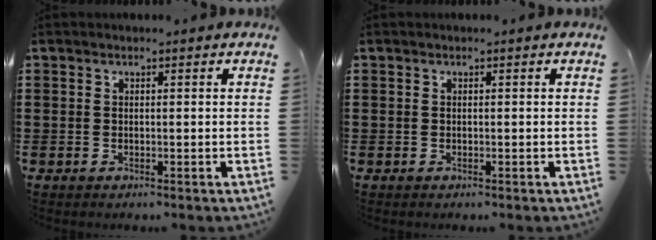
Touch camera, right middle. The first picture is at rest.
{"total": 0.0}